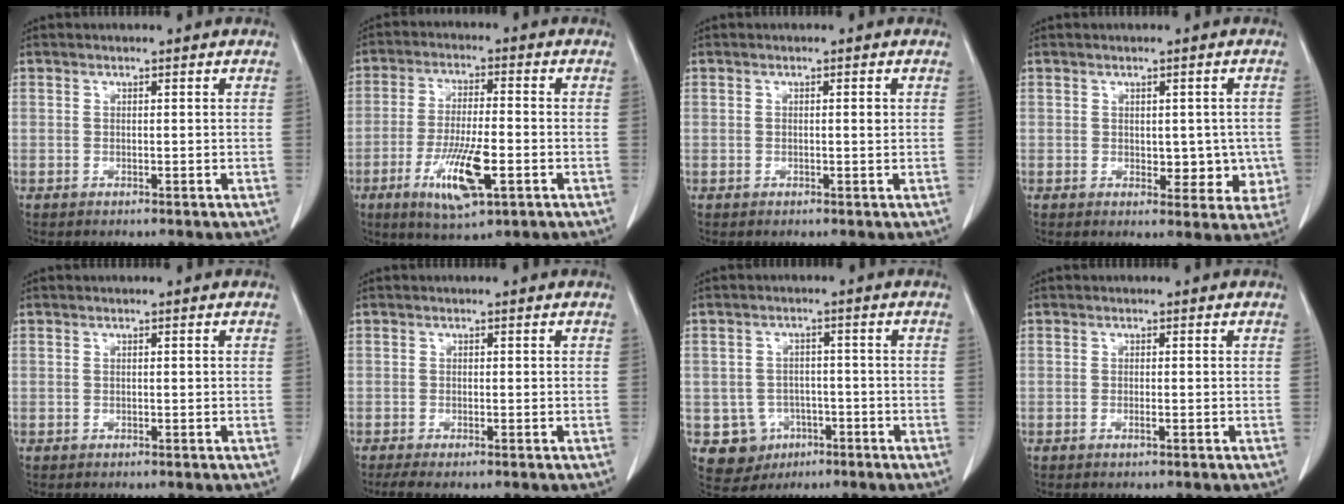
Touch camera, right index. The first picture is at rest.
{"total": 10.4, "force": [-4.1, 2.1, 9.4], "torque": [-0.179, -0.015, -0.068]}
{"total": 0.8, "force": [0.0, 0.1, 0.8], "torque": [-0.012, 0.000, 0.000]}
{"total": 5.5, "force": [-0.6, 3.4, 4.3], "torque": [-0.033, 0.005, -0.001]}
{"total": 0.0}
{"total": 2.7, "force": [-2.2, 0.3, 1.6], "torque": [-0.026, -0.007, -0.034]}
{"total": 6.2, "force": [-2.2, 5.7, 0.9], "torque": [-0.013, 0.011, -0.021]}
{"total": 0.7, "force": [-0.4, 0.0, 0.6], "torque": [-0.014, -0.001, -0.007]}